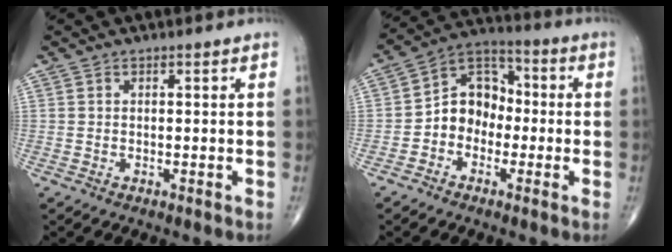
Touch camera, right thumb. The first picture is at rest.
{"total": 9.5, "force": [-1.8, 7.7, 5.2], "torque": [-0.051, 0.042, -0.051]}